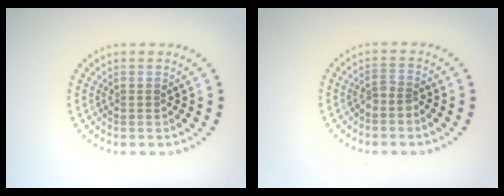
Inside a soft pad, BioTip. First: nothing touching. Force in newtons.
{"total": 1.5, "press": 1.1, "slide": 1.0}